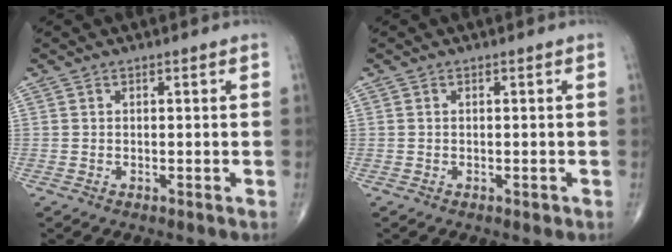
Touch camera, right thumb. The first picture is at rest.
{"total": 0.7, "force": [-0.2, 0.4, 0.5], "torque": [-0.007, -0.001, -0.003]}